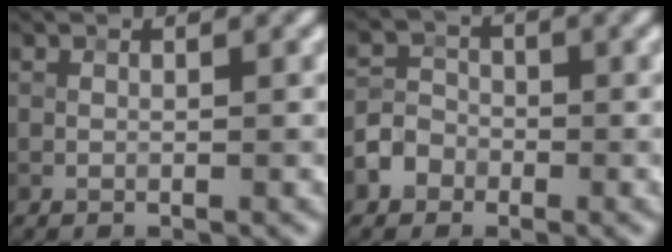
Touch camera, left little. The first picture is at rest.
{"total": 2.8, "force": [-1.4, 2.3, 0.8], "torque": [-0.007, 0.005, -0.029]}